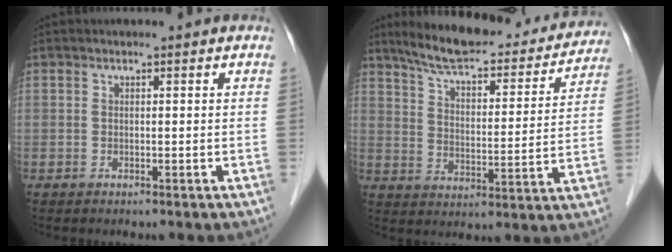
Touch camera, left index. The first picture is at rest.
{"total": 21.8, "force": [19.1, 5.1, 9.2], "torque": [-0.129, -0.002, 0.260]}